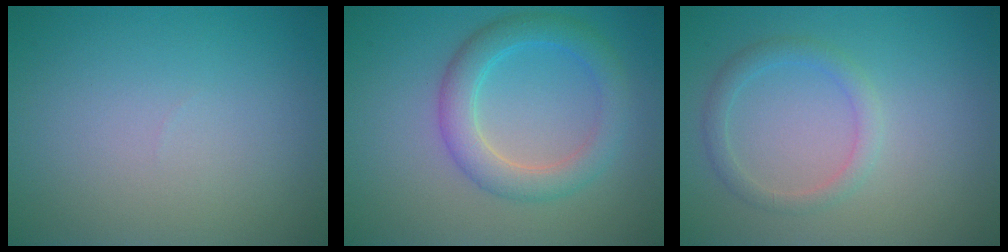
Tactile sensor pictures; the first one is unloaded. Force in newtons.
{"total": 4.1, "press": 4.0, "slide": 0.3}
{"total": 1.9, "press": 1.9, "slide": 0.1}